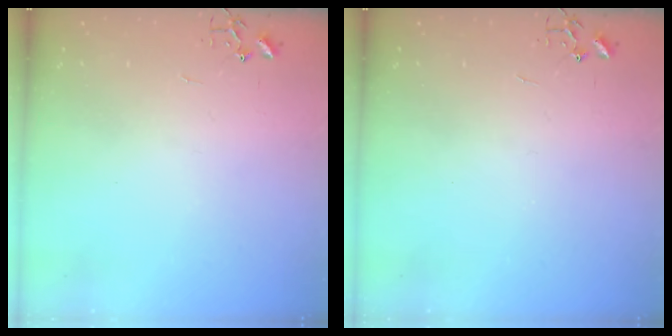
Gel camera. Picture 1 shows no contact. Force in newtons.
{"total": 0.0}